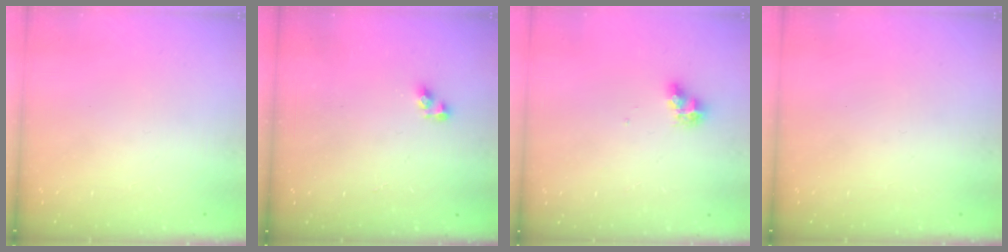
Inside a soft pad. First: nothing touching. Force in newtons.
{"total": 4.1, "press": 4.1, "slide": 0.5}
{"total": 7.8, "press": 7.7, "slide": 0.9}
{"total": 0.0}